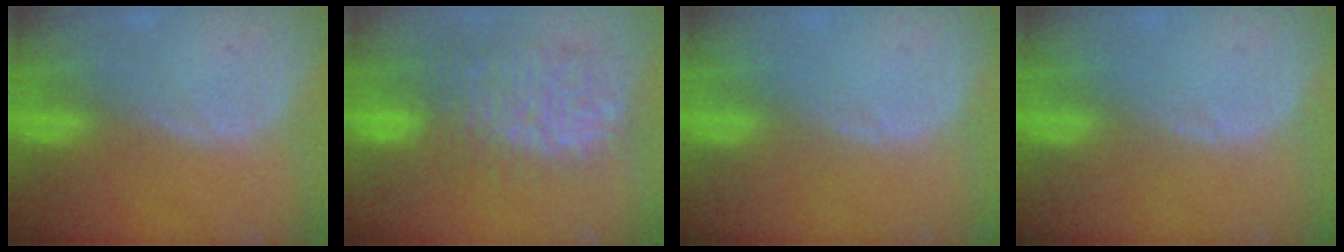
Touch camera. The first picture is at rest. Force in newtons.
{"total": 11.4, "press": 10.4, "slide": 4.7}
{"total": 0.5, "press": 0.5, "slide": 0.1}
{"total": 0.5, "press": 0.5, "slide": 0.1}